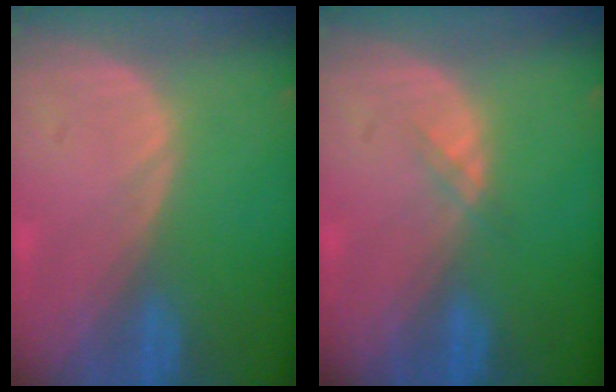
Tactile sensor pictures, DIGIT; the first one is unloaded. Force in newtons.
{"total": 1.0, "press": 1.0, "slide": 0.2}